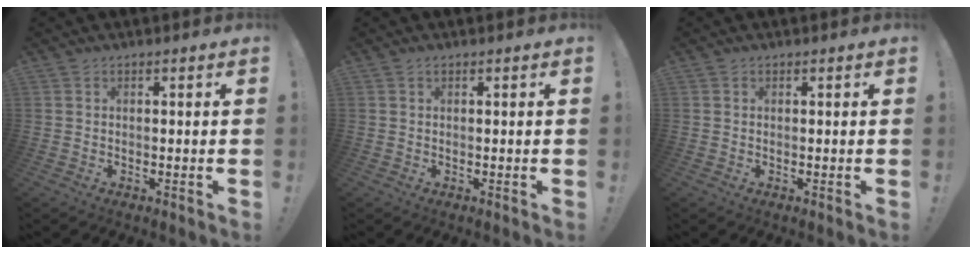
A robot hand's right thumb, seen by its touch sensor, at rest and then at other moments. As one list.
[{"total": 0.0}, {"total": 0.0}]